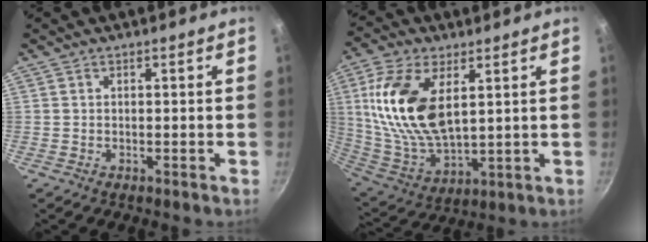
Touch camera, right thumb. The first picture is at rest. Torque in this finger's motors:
{"motor_torque": [-0.21, 1.24, 2.16, 0.35, 0.56]}